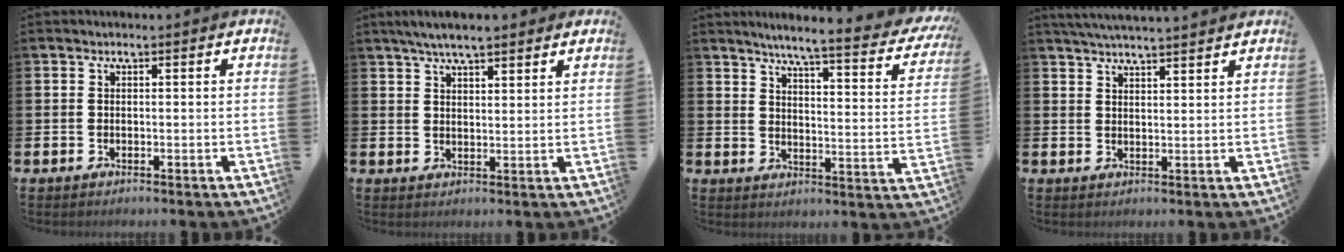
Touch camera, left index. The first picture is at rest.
{"total": 4.9, "force": [4.4, 0.8, 2.0], "torque": [-0.047, -0.008, 0.080]}
{"total": 5.4, "force": [4.6, 0.1, 2.7], "torque": [-0.060, -0.044, 0.066]}
{"total": 3.8, "force": [3.8, -0.3, 0.6], "torque": [-0.019, -0.013, 0.069]}